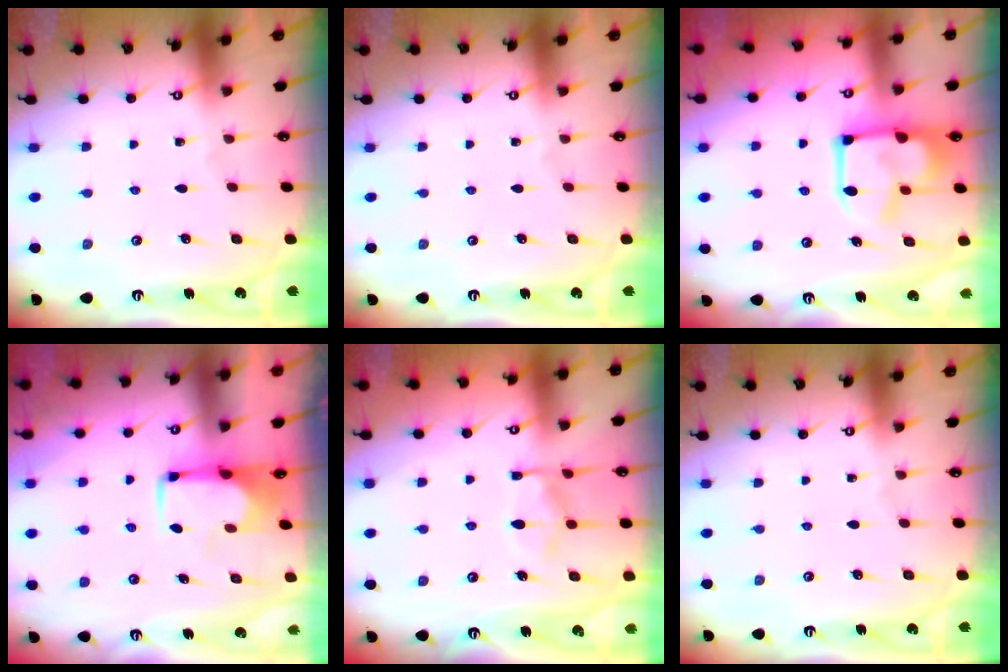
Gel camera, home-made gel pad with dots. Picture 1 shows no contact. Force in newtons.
{"total": 0.0}
{"total": 10.2, "press": 10.1, "slide": 1.4}
{"total": 1.1, "press": 1.1, "slide": 0.1}
{"total": 11.2, "press": 11.2, "slide": 1.2}
{"total": 0.0}